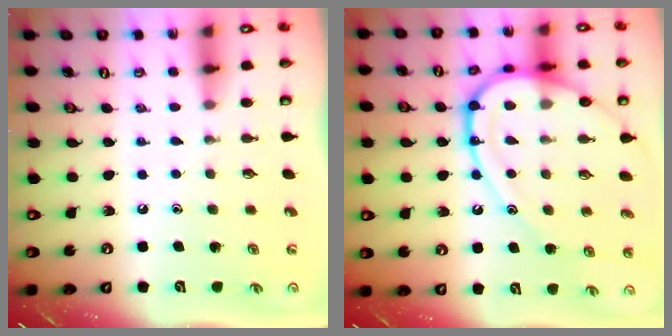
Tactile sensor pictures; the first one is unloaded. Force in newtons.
{"total": 16.5, "press": 16.5, "slide": 0.8}